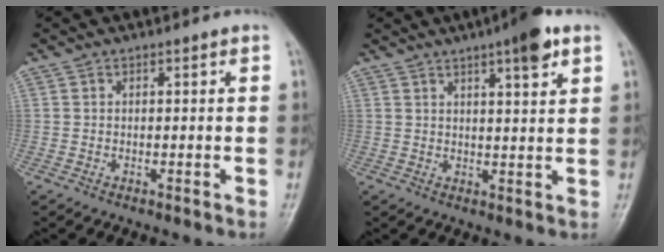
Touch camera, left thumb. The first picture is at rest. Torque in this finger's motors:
{"motor_torque": [1.20, 0.71, 1.23, -0.53, 0.02]}